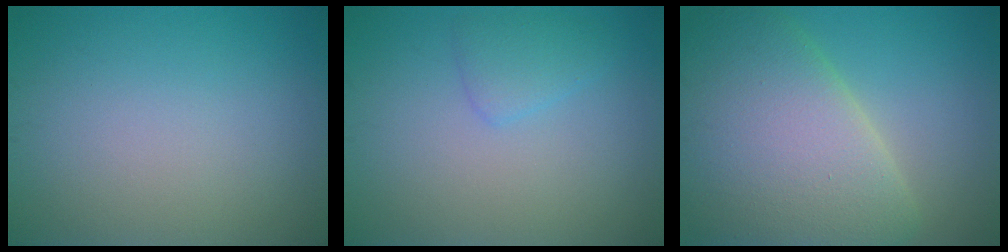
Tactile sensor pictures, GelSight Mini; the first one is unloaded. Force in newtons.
{"total": 1.8, "press": 1.8, "slide": 0.2}
{"total": 11.4, "press": 11.4, "slide": 0.5}